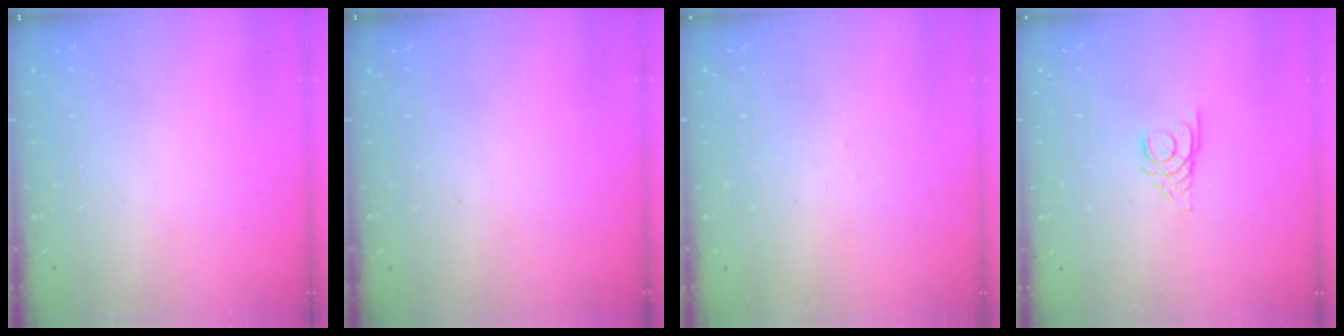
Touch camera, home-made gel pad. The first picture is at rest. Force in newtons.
{"total": 0.0}
{"total": 2.7, "press": 2.6, "slide": 0.7}
{"total": 2.7, "press": 2.7, "slide": 0.3}